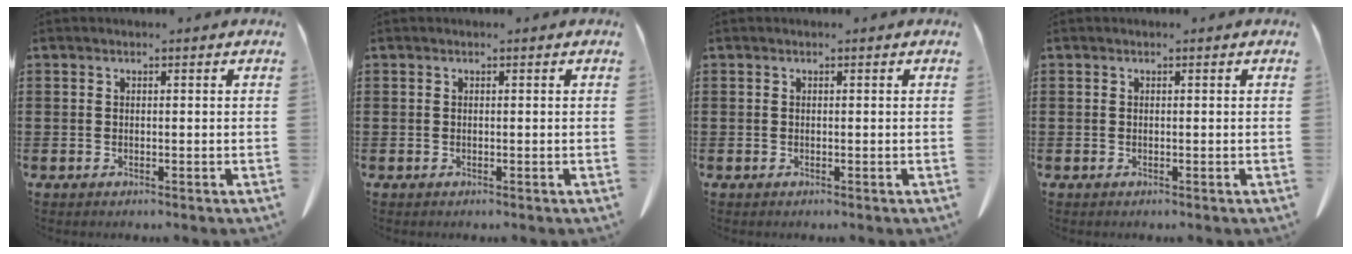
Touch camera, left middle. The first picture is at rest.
{"total": 0.0}
{"total": 0.0}
{"total": 0.0}